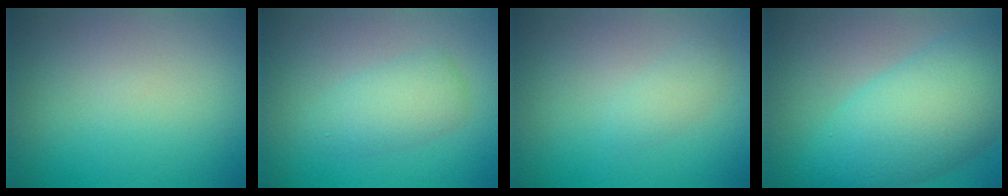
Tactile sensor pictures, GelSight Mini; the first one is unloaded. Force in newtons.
{"total": 2.9, "press": 2.9, "slide": 0.0}
{"total": 1.3, "press": 1.3, "slide": 0.1}
{"total": 9.1, "press": 9.1, "slide": 0.3}